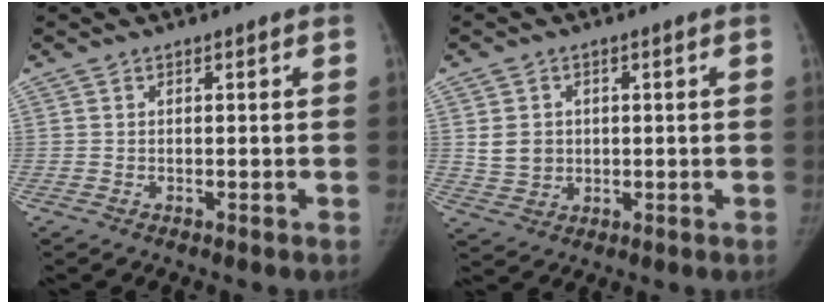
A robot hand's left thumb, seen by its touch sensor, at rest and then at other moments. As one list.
[{"total": 5.0, "force": [0.7, 4.5, 2.2], "torque": [-0.021, -0.003, 0.023]}]